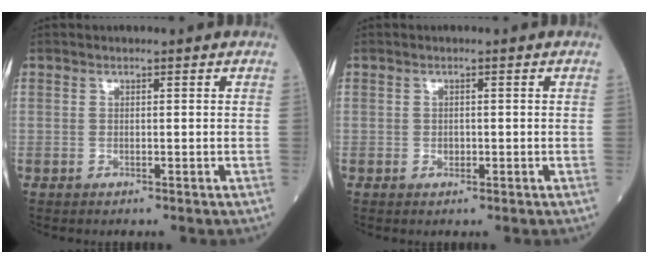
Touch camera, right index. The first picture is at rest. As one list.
[{"total": 0.9, "force": [-0.1, 0.7, 0.5], "torque": [-0.008, 0.001, -0.002]}]